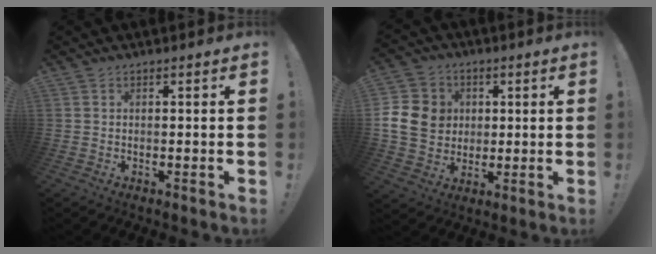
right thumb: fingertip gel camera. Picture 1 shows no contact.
{"total": 14.4, "force": [1.9, 12.6, 6.8], "torque": [-0.115, -0.004, 0.043]}